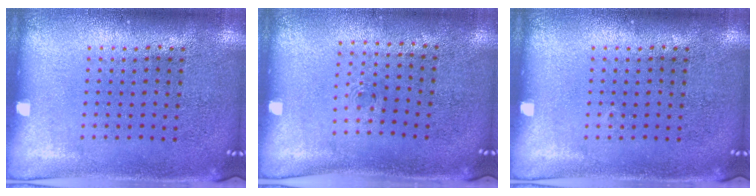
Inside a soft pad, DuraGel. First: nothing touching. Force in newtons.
{"total": 0.6, "press": 0.3, "slide": 0.5}
{"total": 0.0}